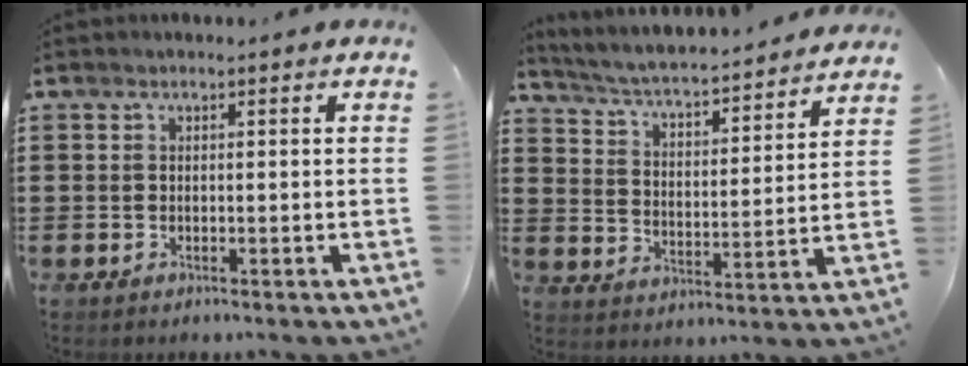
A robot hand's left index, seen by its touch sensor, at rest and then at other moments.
{"total": 3.7, "force": [3.5, -0.2, 1.1], "torque": [-0.041, -0.036, 0.050]}